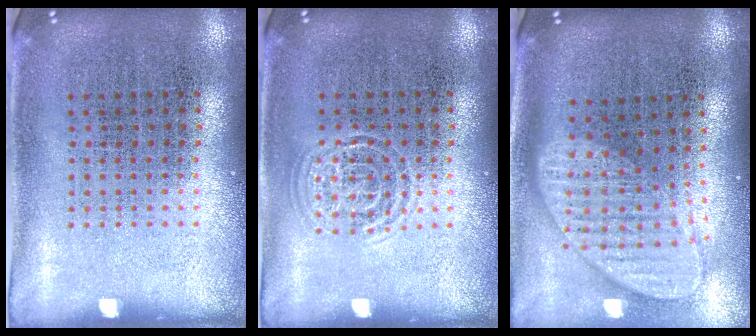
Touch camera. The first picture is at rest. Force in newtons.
{"total": 0.8, "press": 0.8, "slide": 0.1}
{"total": 2.0, "press": 1.6, "slide": 1.3}